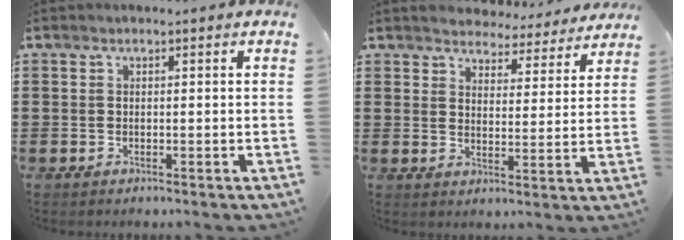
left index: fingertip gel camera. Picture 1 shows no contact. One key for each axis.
{"total": 4.6, "fx": 4.5, "fy": 0.5, "fz": -0.2, "tx": -0.012, "ty": -0.033, "tz": 0.078}